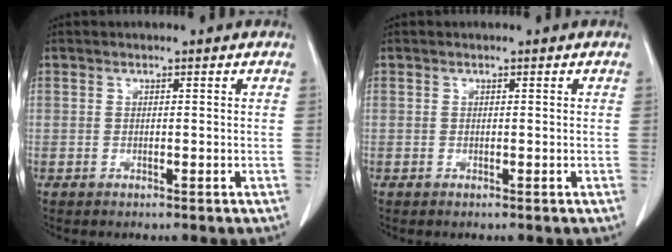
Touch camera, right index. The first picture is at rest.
{"total": 0.0}